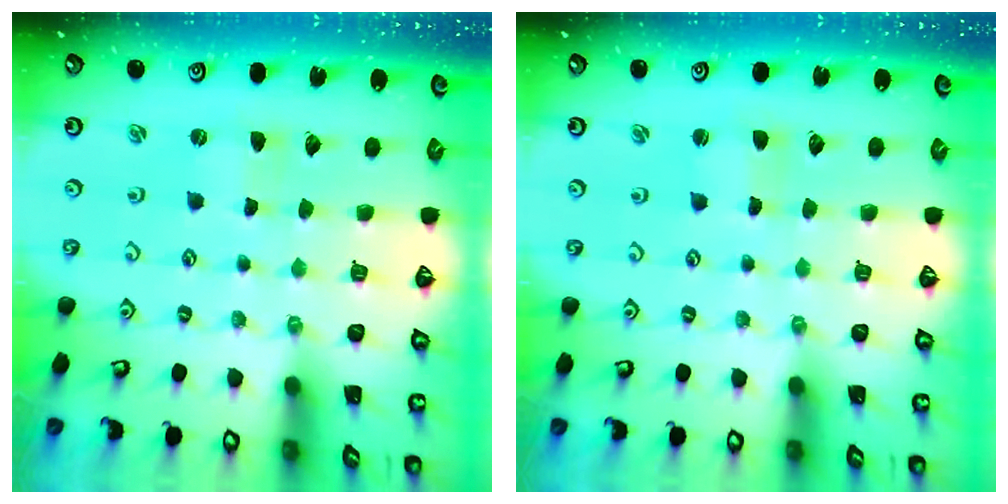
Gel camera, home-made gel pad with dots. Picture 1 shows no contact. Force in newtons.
{"total": 1.0, "press": 1.0, "slide": 0.0}